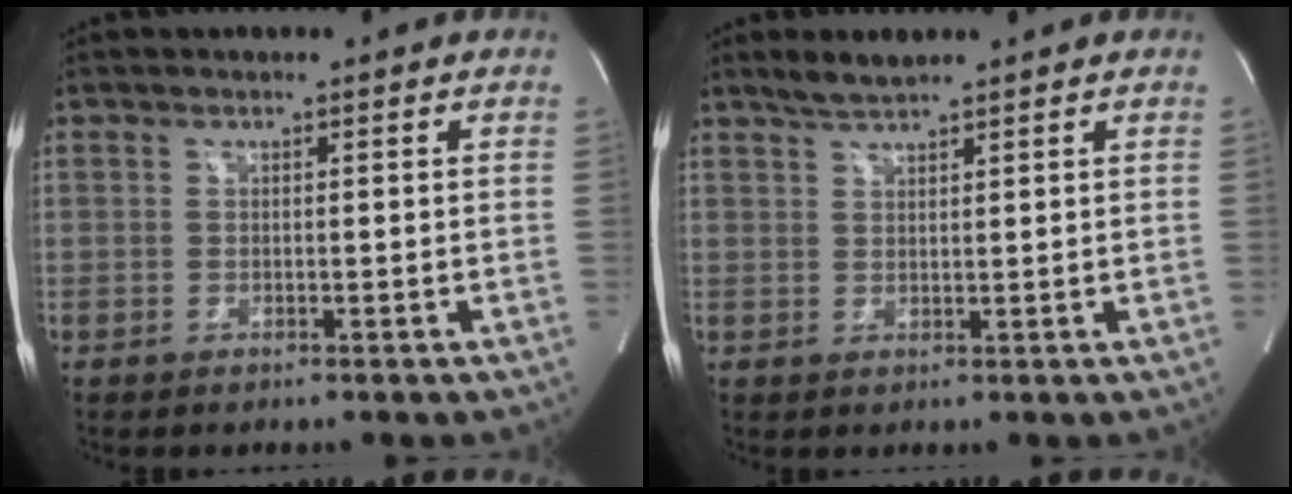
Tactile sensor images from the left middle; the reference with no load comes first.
{"total": 2.9, "force": [2.6, 0.2, 1.3], "torque": [-0.031, 0.008, 0.052]}